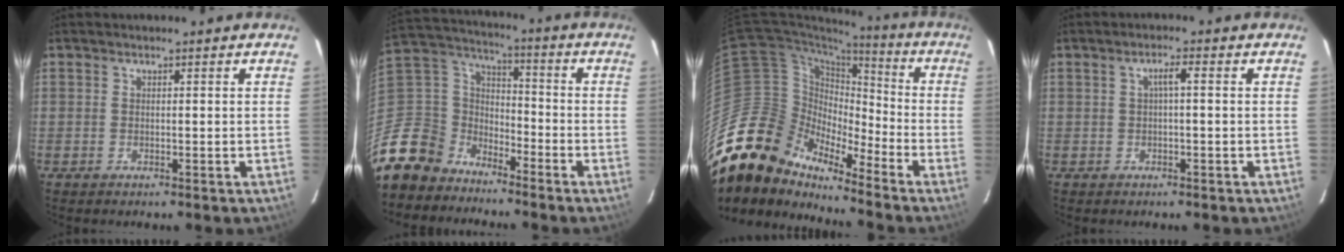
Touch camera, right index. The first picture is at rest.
{"total": 12.9, "force": [-10.1, 7.9, 1.7], "torque": [-0.086, 0.044, -0.203]}
{"total": 19.9, "force": [-16.2, 8.7, 7.7], "torque": [-0.151, -0.011, -0.310]}
{"total": 1.9, "force": [0.1, -0.2, 1.9], "torque": [-0.036, 0.006, 0.002]}